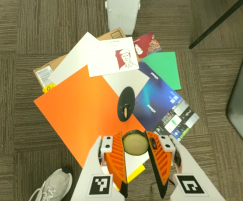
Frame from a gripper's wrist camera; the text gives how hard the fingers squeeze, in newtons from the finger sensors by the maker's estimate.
{"total": 7.8, "left": 7.9, "right": 7.8}